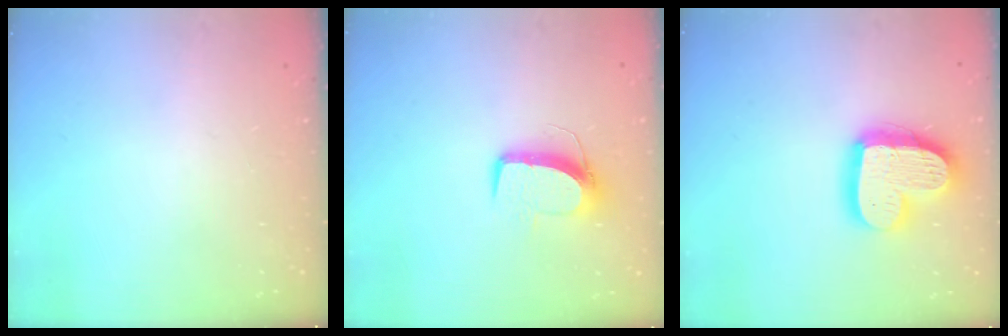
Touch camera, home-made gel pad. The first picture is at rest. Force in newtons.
{"total": 10.2, "press": 10.2, "slide": 0.5}
{"total": 17.7, "press": 17.6, "slide": 1.6}